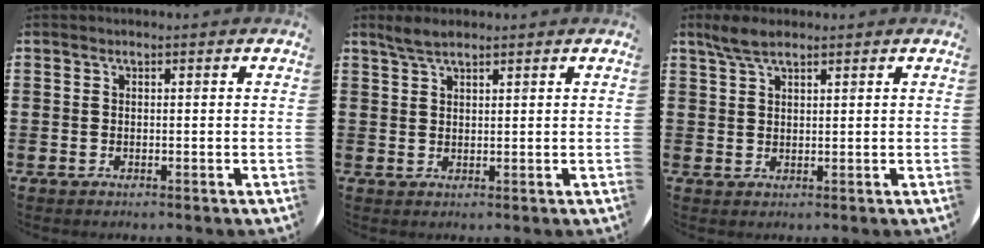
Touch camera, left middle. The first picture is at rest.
{"total": 2.7, "force": [2.2, 0.7, 1.3], "torque": [-0.028, 0.006, 0.040]}
{"total": 3.3, "force": [2.5, 0.9, 1.8], "torque": [-0.040, 0.006, 0.047]}